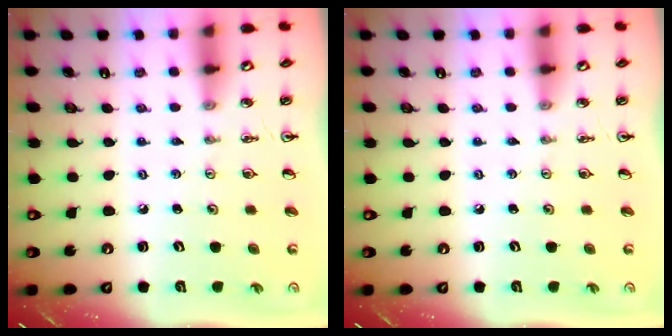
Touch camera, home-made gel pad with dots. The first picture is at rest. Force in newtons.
{"total": 0.0}